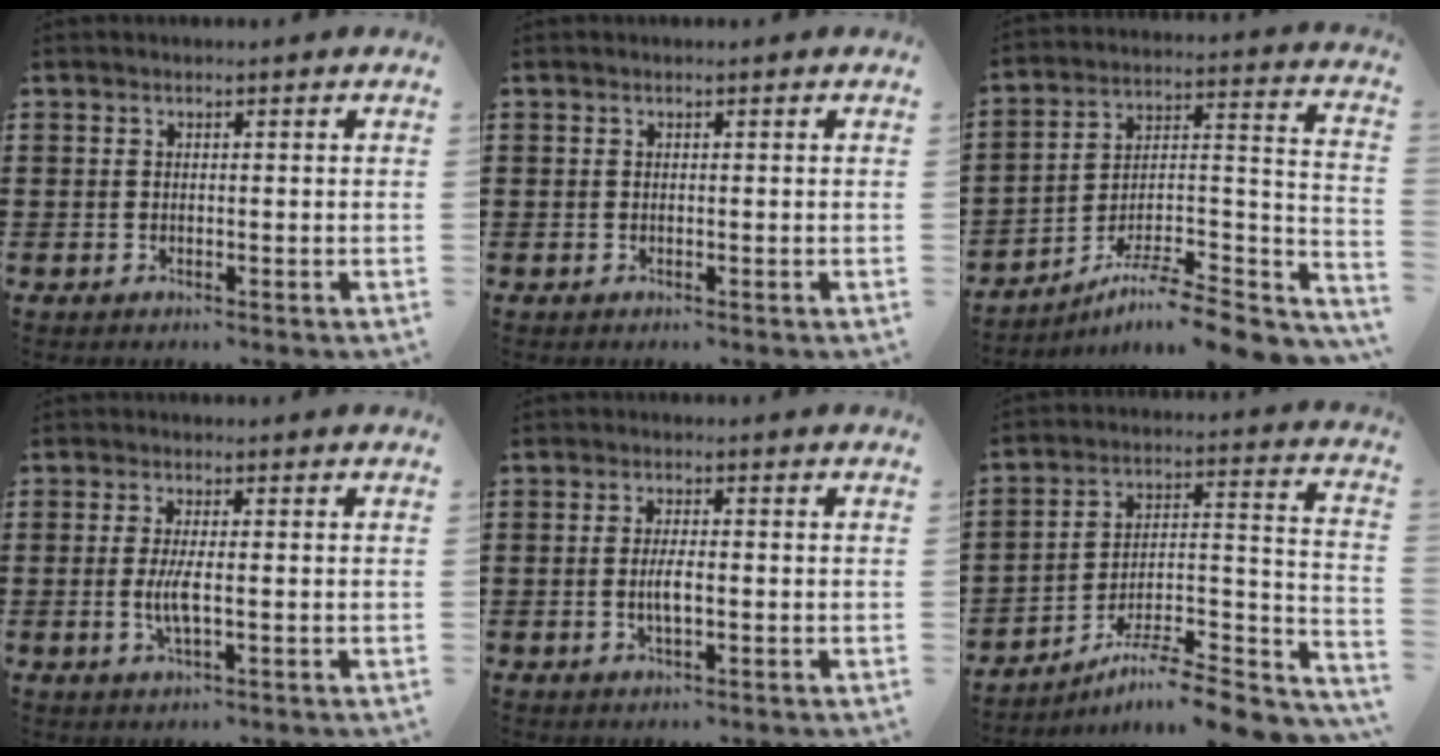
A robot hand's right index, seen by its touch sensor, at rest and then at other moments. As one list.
[{"total": 0.0}, {"total": 8.2, "force": [-6.7, 0.8, 4.7], "torque": [-0.074, 0.000, -0.135]}, {"total": 3.6, "force": [-0.4, 0.6, 3.6], "torque": [-0.084, -0.011, -0.015]}, {"total": 3.2, "force": [-0.5, 0.9, 3.0], "torque": [-0.061, -0.003, -0.011]}, {"total": 7.2, "force": [-5.9, 0.6, 4.1], "torque": [-0.060, -0.006, -0.117]}]